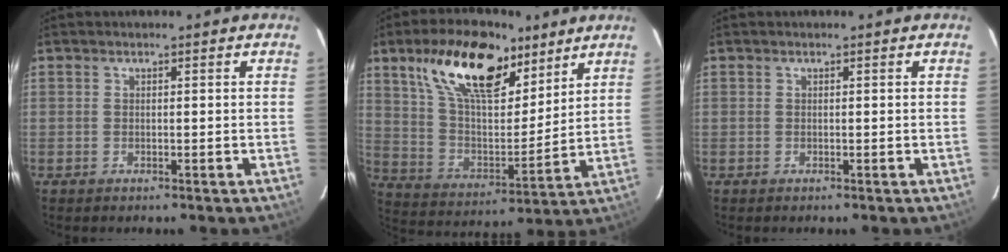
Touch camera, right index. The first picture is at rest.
{"total": 20.8, "force": [12.3, 9.4, 13.9], "torque": [-0.260, 0.025, 0.223]}
{"total": 0.0}